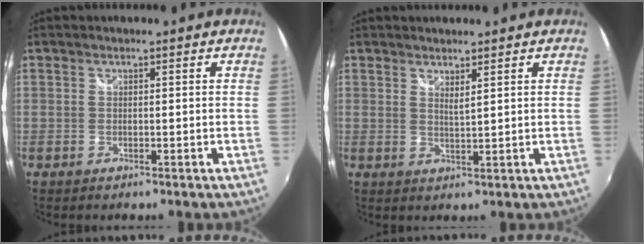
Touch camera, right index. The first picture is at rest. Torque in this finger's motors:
{"motor_torque": [-0.20, 0.00, -0.04, -0.01]}